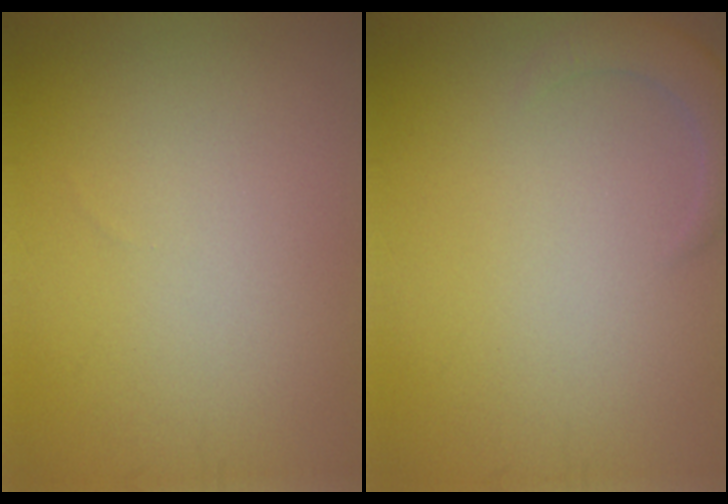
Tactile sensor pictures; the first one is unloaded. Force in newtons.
{"total": 2.3, "press": 2.3, "slide": 0.4}